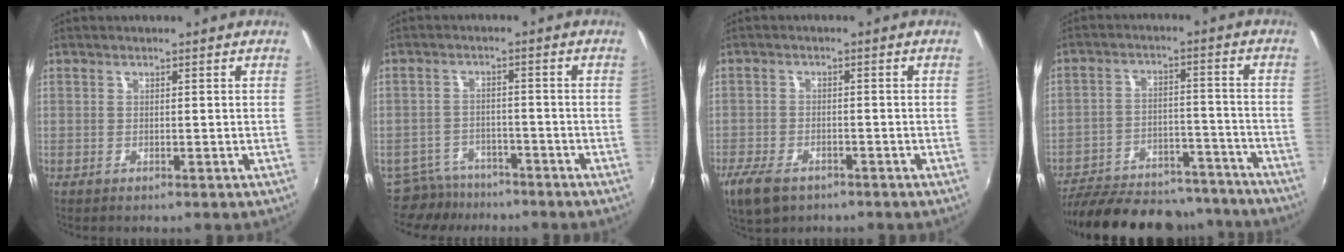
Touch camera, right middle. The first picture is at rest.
{"total": 6.8, "force": [-6.1, 3.0, 0.6], "torque": [-0.032, 0.006, -0.097]}
{"total": 7.5, "force": [-5.0, 3.8, 4.1], "torque": [-0.109, -0.019, -0.093]}
{"total": 25.9, "force": [-22.5, 8.2, 9.8], "torque": [-0.196, 0.008, -0.301]}